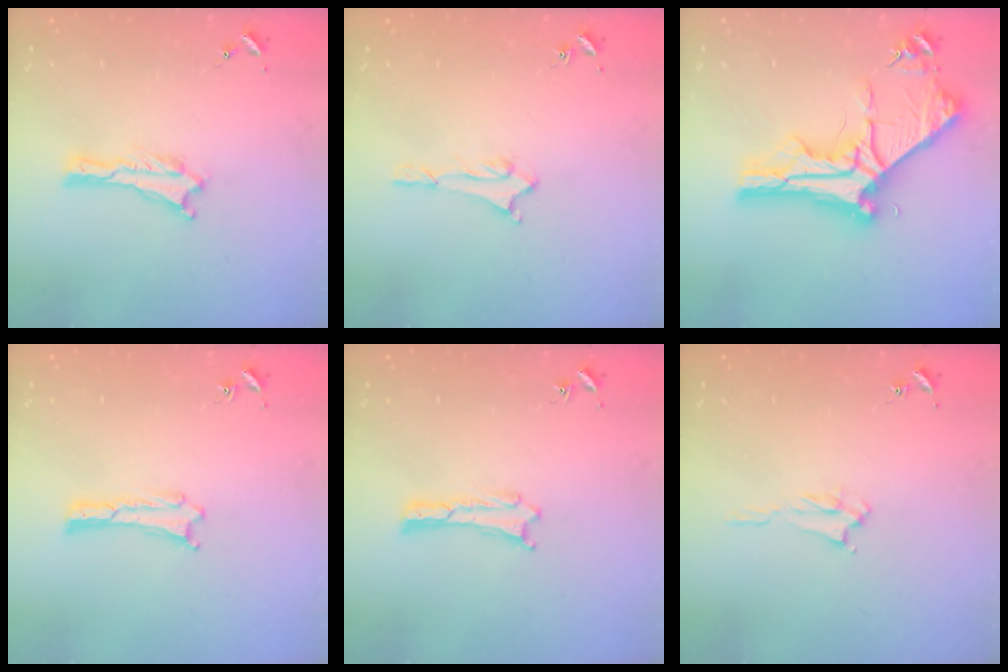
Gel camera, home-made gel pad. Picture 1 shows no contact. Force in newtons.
{"total": 1.6, "press": 1.6, "slide": 0.2}
{"total": 10.3, "press": 10.2, "slide": 1.2}
{"total": 0.0}
{"total": 0.0}
{"total": 2.1, "press": 2.0, "slide": 0.3}